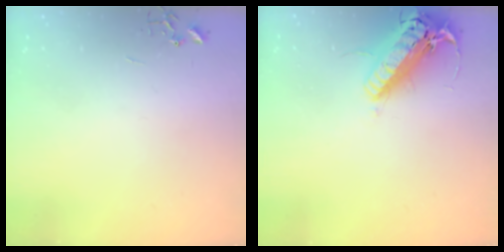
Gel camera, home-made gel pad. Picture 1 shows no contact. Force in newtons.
{"total": 19.5, "press": 19.1, "slide": 3.7}